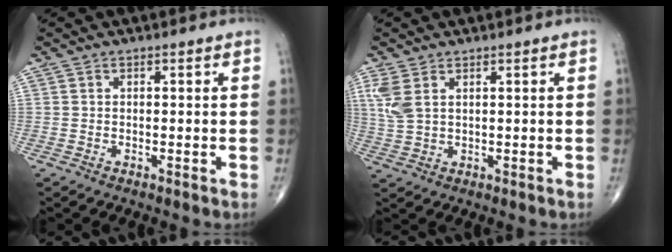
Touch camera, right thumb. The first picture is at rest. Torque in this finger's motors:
{"motor_torque": [1.03, 0.86, 0.89, 0.26, 0.12]}